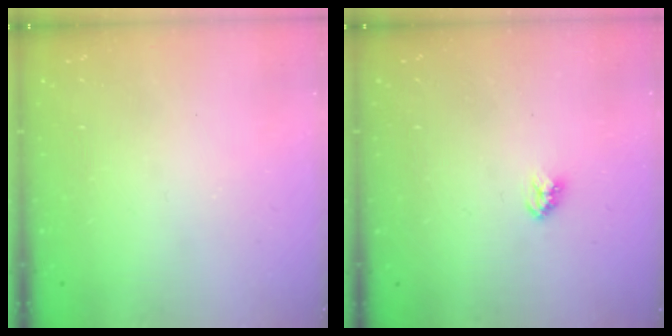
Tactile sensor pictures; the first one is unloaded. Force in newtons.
{"total": 3.3, "press": 3.3, "slide": 0.5}